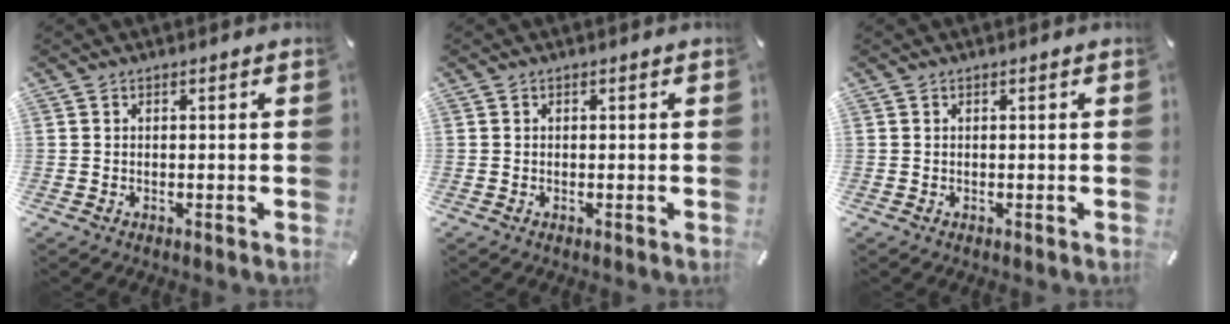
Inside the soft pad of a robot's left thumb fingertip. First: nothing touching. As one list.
[{"total": 0.0}, {"total": 0.0}]